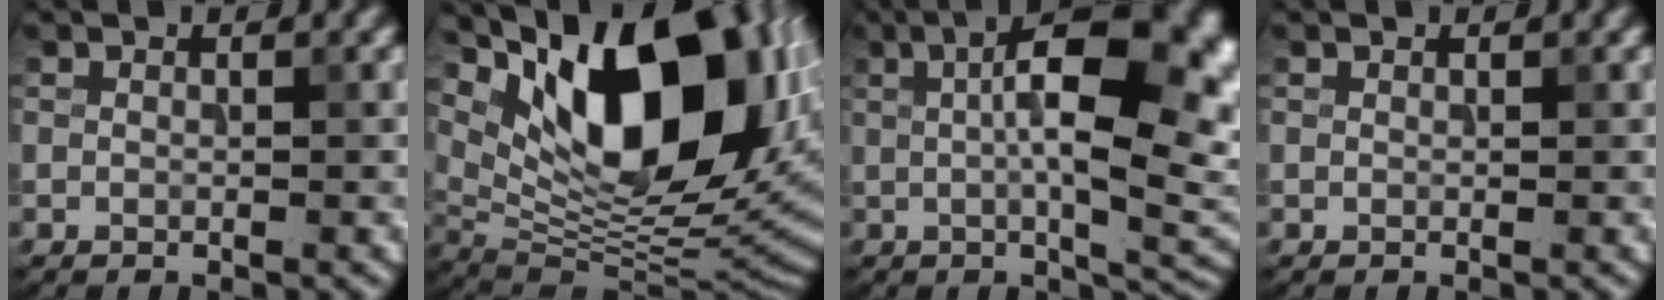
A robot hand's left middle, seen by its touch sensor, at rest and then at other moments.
{"total": 17.2, "force": [7.2, 8.2, 13.4], "torque": [-0.196, 0.005, 0.122]}
{"total": 14.3, "force": [2.5, 5.3, 13.0], "torque": [-0.162, 0.018, 0.029]}
{"total": 0.0}